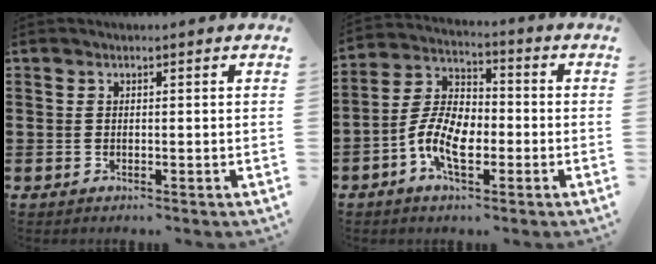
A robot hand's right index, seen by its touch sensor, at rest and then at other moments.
{"total": 8.4, "force": [-3.0, 4.5, 6.5], "torque": [-0.160, -0.002, -0.064]}